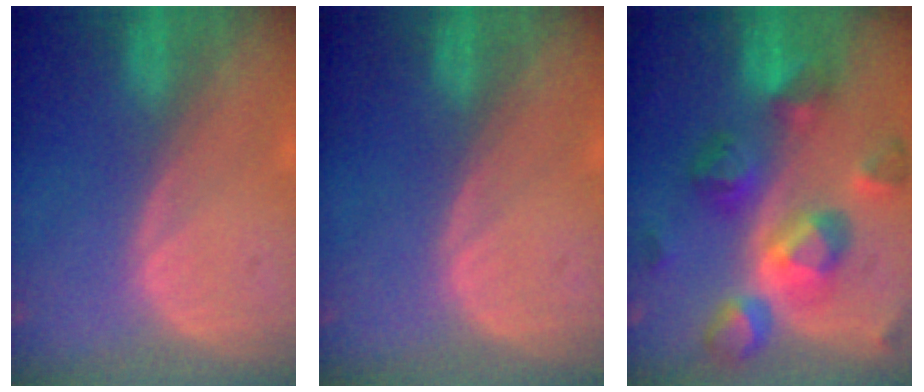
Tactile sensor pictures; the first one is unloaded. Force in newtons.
{"total": 0.0}
{"total": 11.3, "press": 11.2, "slide": 1.0}